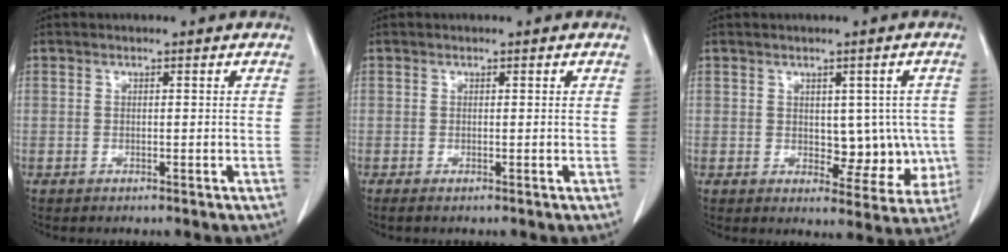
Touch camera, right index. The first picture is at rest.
{"total": 1.2, "force": [-0.4, 0.6, 0.9], "torque": [-0.032, 0.000, -0.006]}
{"total": 9.0, "force": [-0.1, 5.6, 7.1], "torque": [-0.076, 0.016, 0.019]}